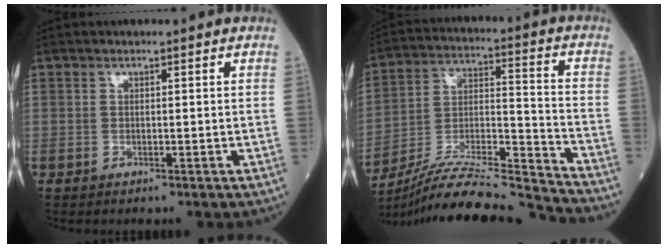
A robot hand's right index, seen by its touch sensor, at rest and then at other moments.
{"total": 22.0, "force": [-20.8, -1.1, 7.0], "torque": [-0.143, -0.011, -0.344]}